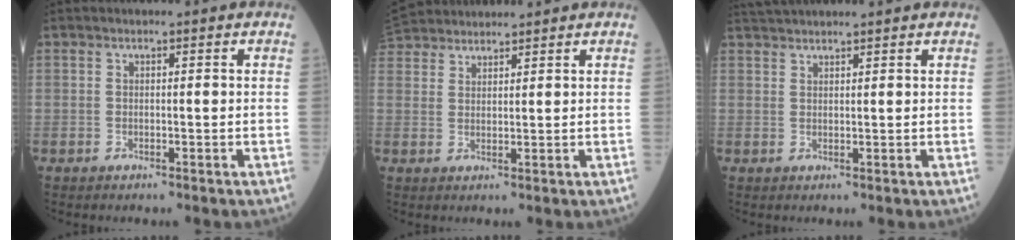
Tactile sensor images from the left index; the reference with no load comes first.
{"total": 7.0, "force": [6.6, 1.7, 1.5], "torque": [-0.032, 0.037, 0.125]}
{"total": 4.4, "force": [4.1, -0.3, 1.5], "torque": [-0.024, 0.037, 0.075]}